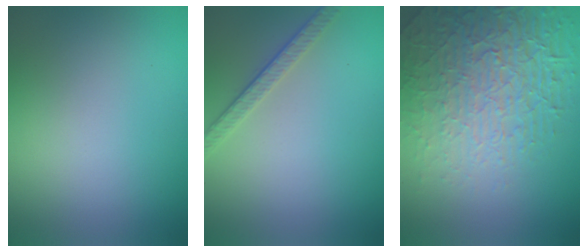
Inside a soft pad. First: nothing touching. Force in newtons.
{"total": 2.5, "press": 2.2, "slide": 1.2}
{"total": 7.8, "press": 5.9, "slide": 5.1}